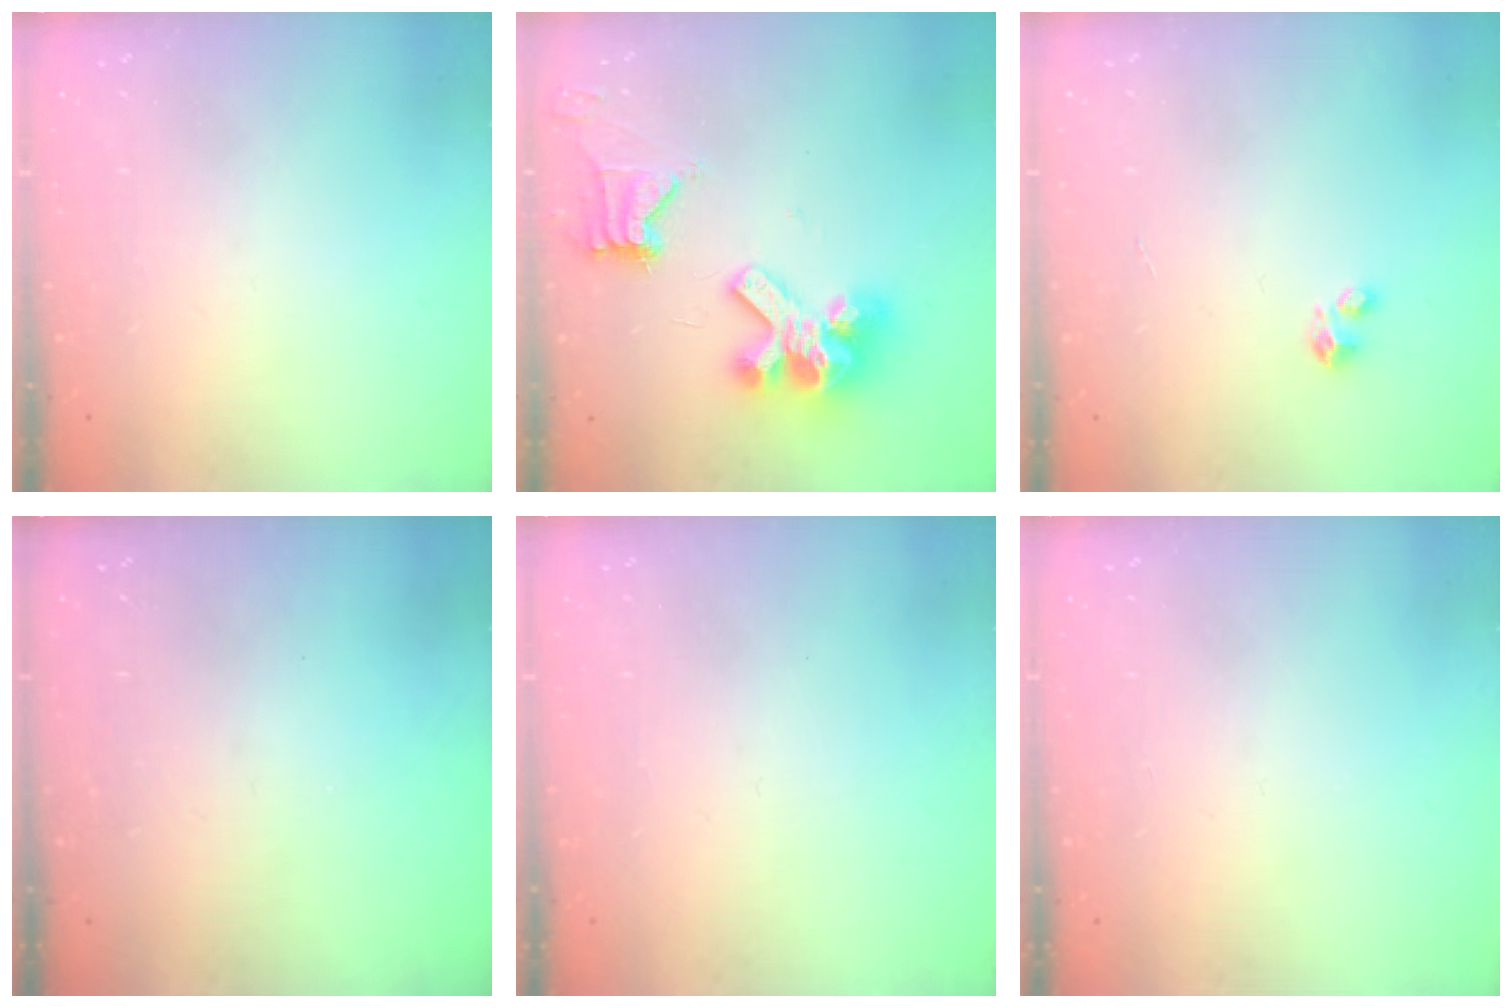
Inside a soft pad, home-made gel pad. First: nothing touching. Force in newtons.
{"total": 12.5, "press": 12.4, "slide": 1.6}
{"total": 1.6, "press": 1.6, "slide": 0.1}
{"total": 0.0}
{"total": 0.0}
{"total": 0.0}